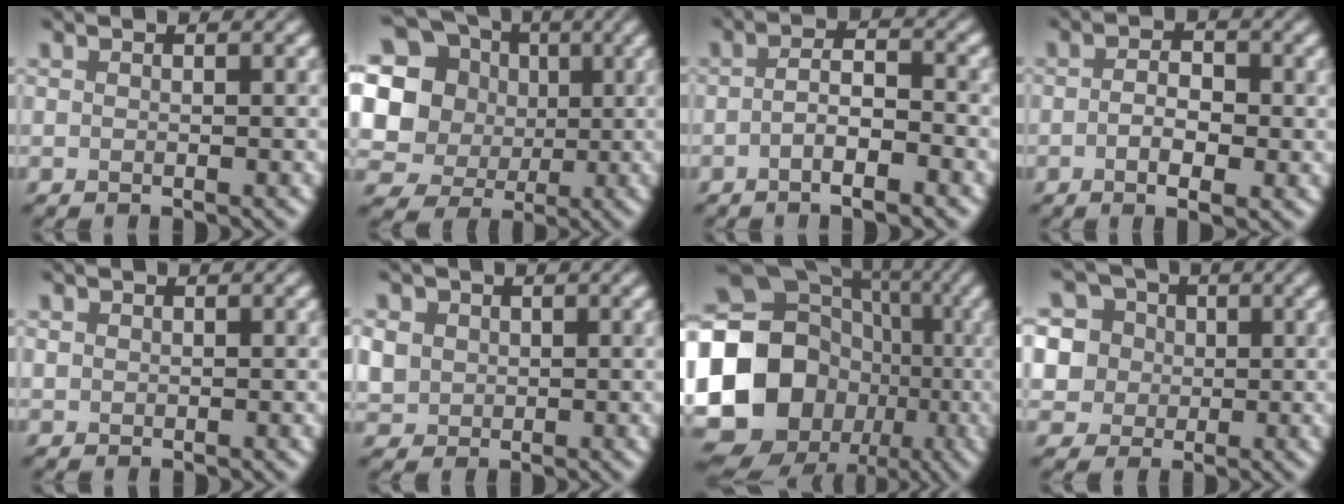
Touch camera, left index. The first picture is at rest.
{"total": 20.2, "force": [4.2, 18.4, 6.9], "torque": [-0.199, 0.011, 0.050]}
{"total": 3.4, "force": [-1.6, 0.8, 2.9], "torque": [-0.054, 0.004, -0.032]}
{"total": 3.5, "force": [-0.8, 1.6, 3.0], "torque": [-0.049, -0.001, -0.017]}
{"total": 0.7, "force": [0.1, 0.6, 0.1], "torque": [0.002, 0.000, -0.001]}
{"total": 4.3, "force": [0.9, 3.9, 1.8], "torque": [-0.065, 0.016, 0.013]}
{"total": 19.2, "force": [-2.9, 16.7, 9.1], "torque": [-0.201, 0.001, -0.083]}
{"total": 9.1, "force": [3.0, 7.8, 3.4], "torque": [-0.082, 0.035, 0.033]}